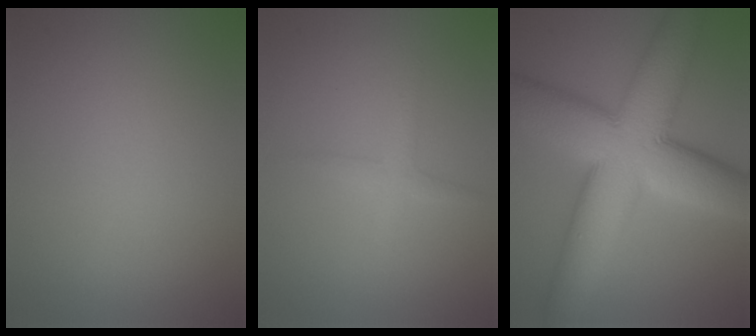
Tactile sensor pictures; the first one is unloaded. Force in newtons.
{"total": 1.5, "press": 1.5, "slide": 0.1}
{"total": 14.3, "press": 14.2, "slide": 0.5}